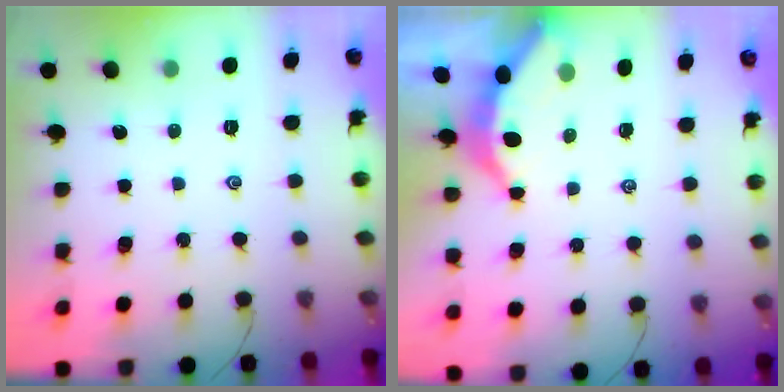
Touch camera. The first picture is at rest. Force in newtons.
{"total": 3.8, "press": 3.7, "slide": 0.4}